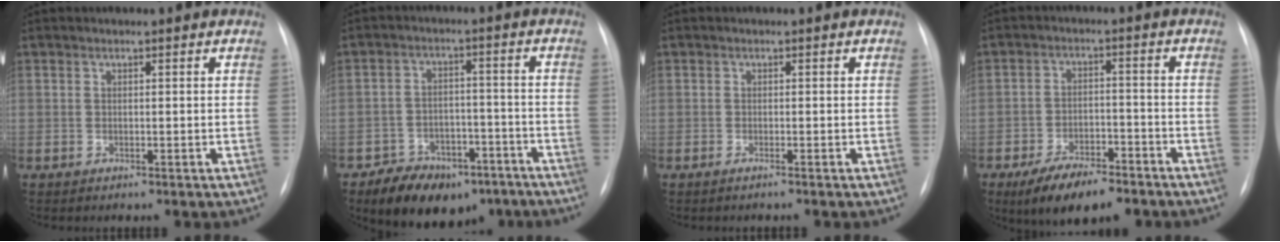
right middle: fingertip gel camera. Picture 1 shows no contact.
{"total": 12.0, "force": [-8.5, 6.7, 5.2], "torque": [-0.070, 0.018, -0.126]}
{"total": 1.0, "force": [-0.8, -0.2, 0.5], "torque": [-0.010, 0.000, -0.012]}
{"total": 10.0, "force": [-7.4, 3.6, 5.8], "torque": [-0.094, -0.008, -0.123]}